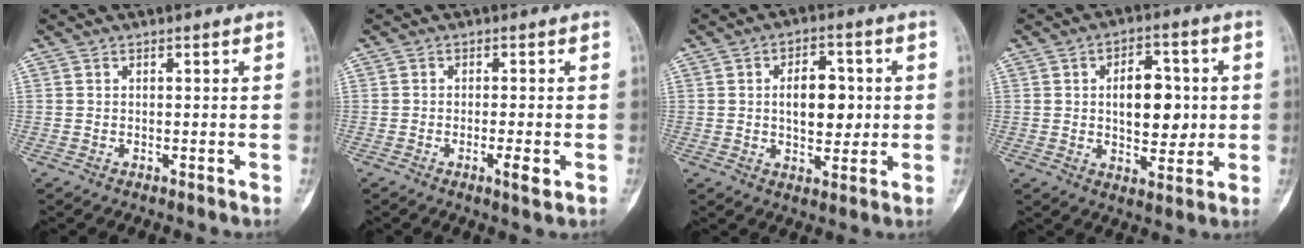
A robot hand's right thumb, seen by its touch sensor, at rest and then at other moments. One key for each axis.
{"total": 3.3, "fx": -1.2, "fy": 0.6, "fz": 3.0, "tx": -0.049, "ty": -0.004, "tz": -0.019}
{"total": 9.0, "fx": 0.9, "fy": 5.3, "fz": 7.2, "tx": -0.077, "ty": 0.004, "tz": 0.016}
{"total": 10.9, "fx": 1.0, "fy": 6.4, "fz": 8.8, "tx": -0.091, "ty": 0.002, "tz": 0.021}